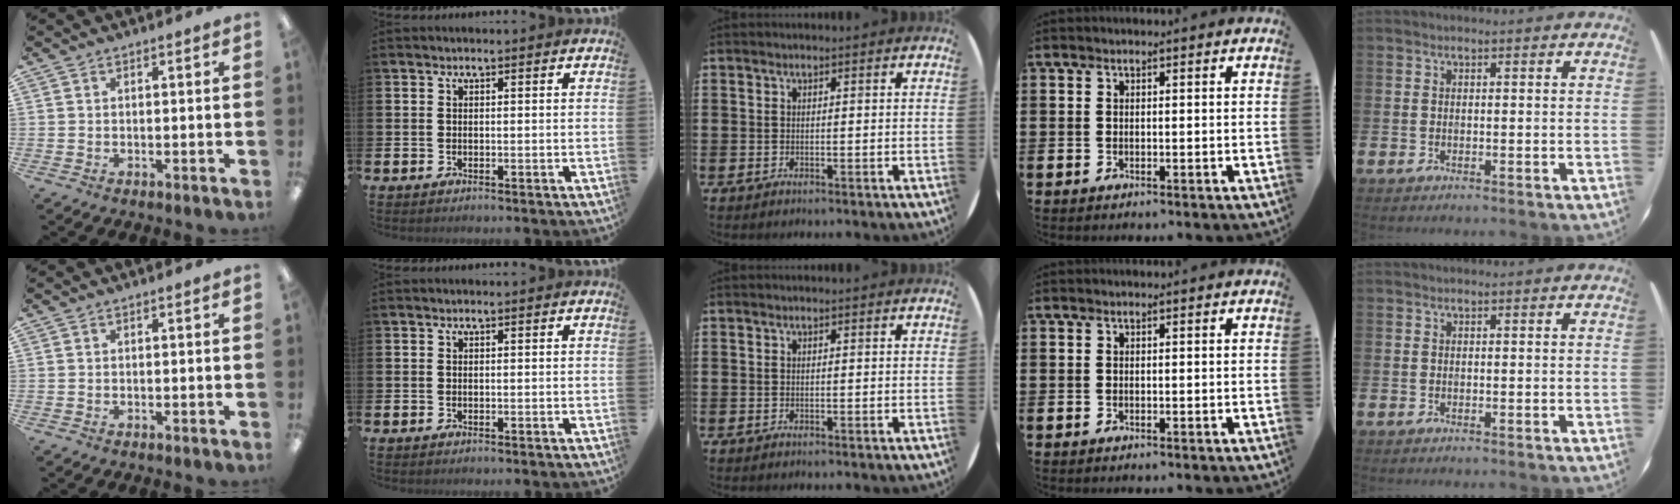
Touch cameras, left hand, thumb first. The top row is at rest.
{}